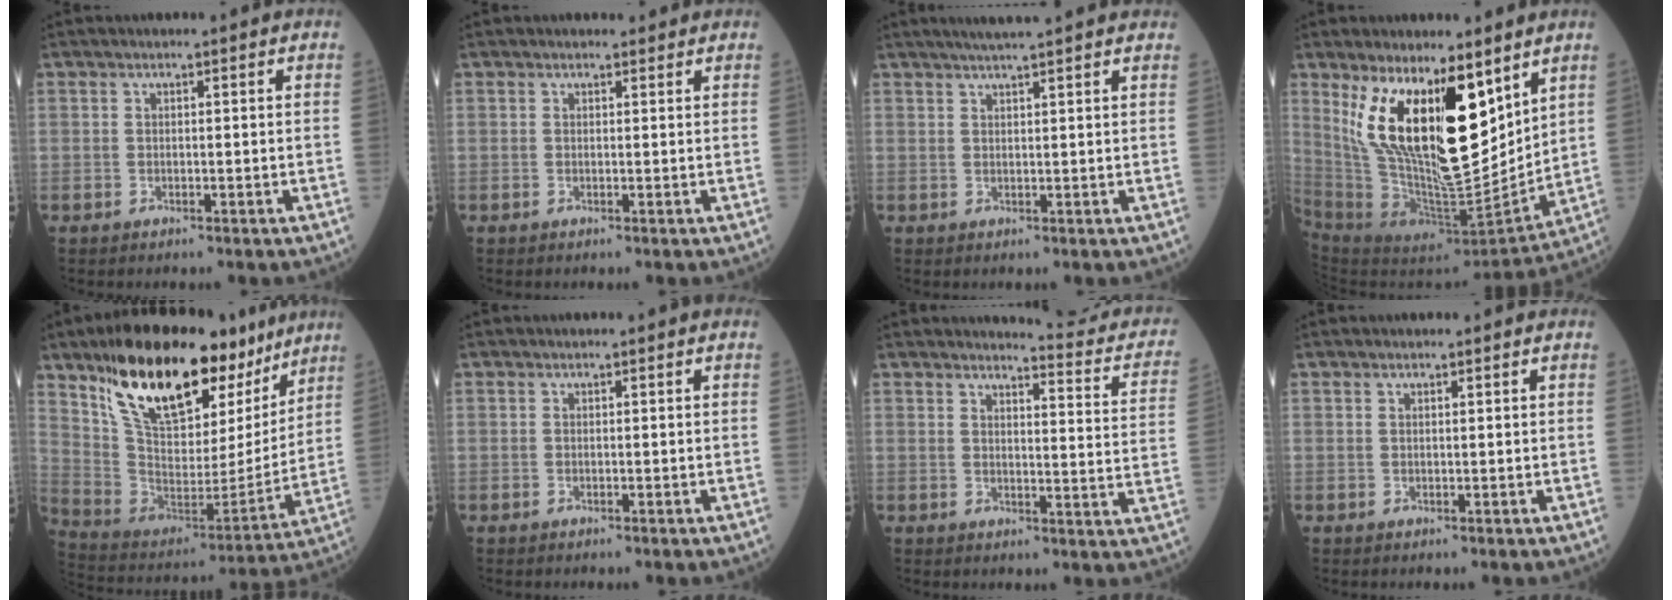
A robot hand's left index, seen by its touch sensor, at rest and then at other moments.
{"total": 1.3, "force": [1.2, 0.5, 0.1], "torque": [-0.006, 0.004, 0.012]}
{"total": 9.0, "force": [7.7, 0.1, 4.6], "torque": [-0.070, 0.035, 0.095]}
{"total": 20.1, "force": [9.4, 6.1, 16.7], "torque": [-0.307, -0.019, 0.181]}
{"total": 24.4, "force": [16.5, 10.2, 14.8], "torque": [-0.240, 0.014, 0.280]}
{"total": 0.0}
{"total": 11.1, "force": [10.8, 0.1, 2.5], "torque": [-0.021, -0.069, 0.104]}
{"total": 0.5, "force": [0.4, 0.0, 0.4], "torque": [-0.010, 0.002, 0.007]}